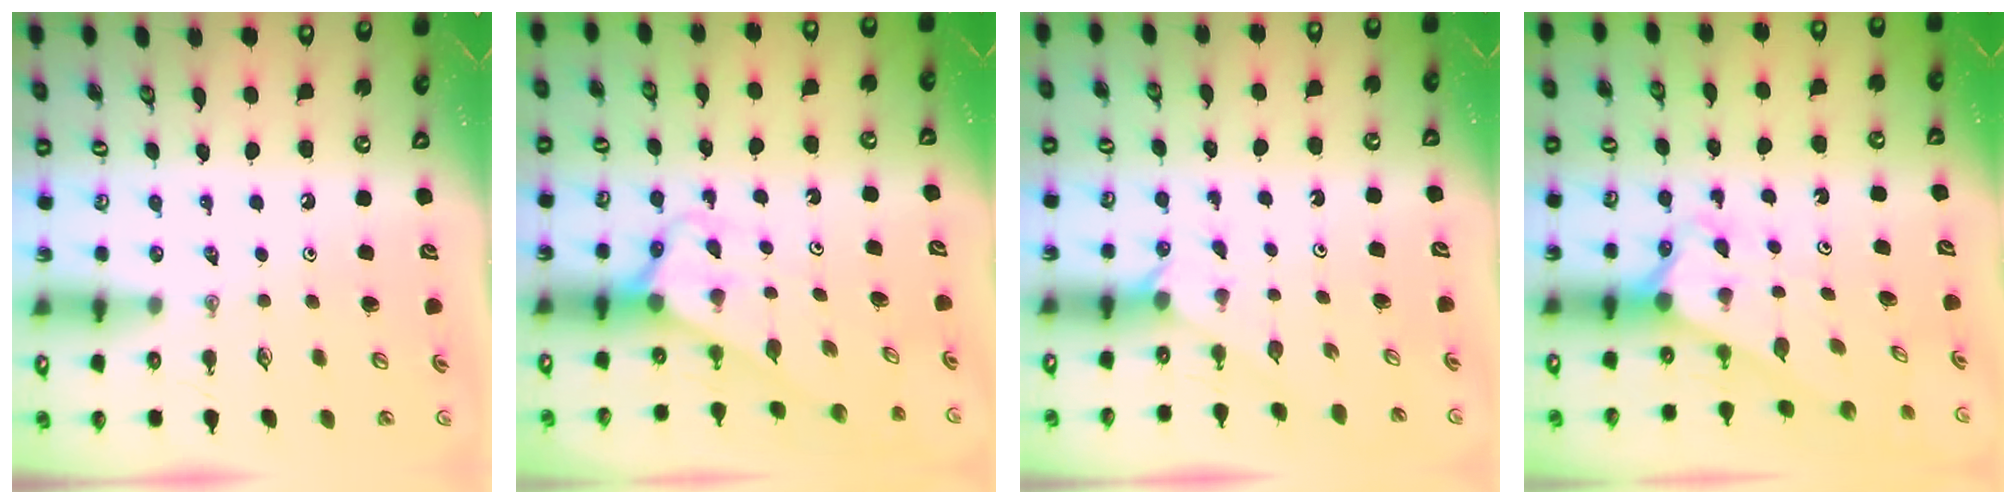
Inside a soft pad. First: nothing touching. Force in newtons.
{"total": 2.8, "press": 2.8, "slide": 0.3}
{"total": 1.8, "press": 1.8, "slide": 0.2}
{"total": 2.2, "press": 2.2, "slide": 0.2}